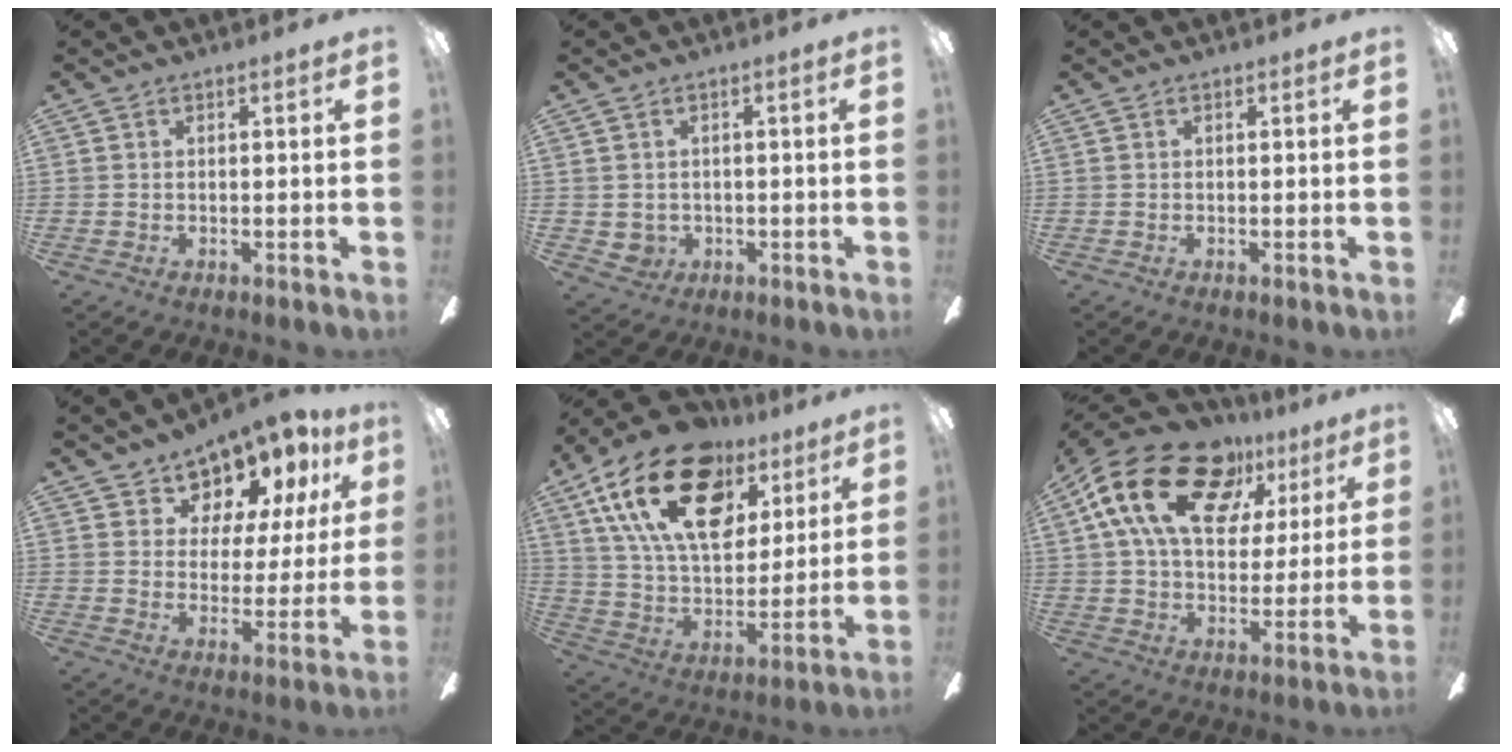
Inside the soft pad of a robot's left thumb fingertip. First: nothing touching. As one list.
[{"total": 2.5, "force": [0.3, 2.4, 0.6], "torque": [-0.024, -0.001, 0.005]}, {"total": 0.0}, {"total": 9.9, "force": [8.4, 4.9, 1.9], "torque": [-0.040, -0.076, 0.155]}, {"total": 25.6, "force": [12.5, 14.9, 16.8], "torque": [-0.306, -0.047, 0.219]}, {"total": 22.1, "force": [11.0, 13.2, 13.9], "torque": [-0.245, -0.038, 0.195]}]